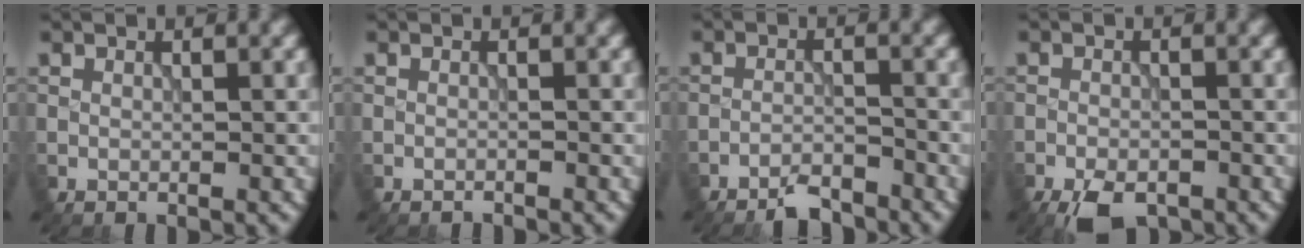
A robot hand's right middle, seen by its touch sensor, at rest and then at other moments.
{"total": 0.6, "force": [-0.5, -0.1, -0.2], "torque": [0.004, -0.003, -0.009]}
{"total": 3.3, "force": [-3.0, 0.6, 1.1], "torque": [-0.015, -0.002, -0.059]}
{"total": 4.1, "force": [-3.1, 1.7, 2.2], "torque": [-0.033, -0.008, -0.055]}